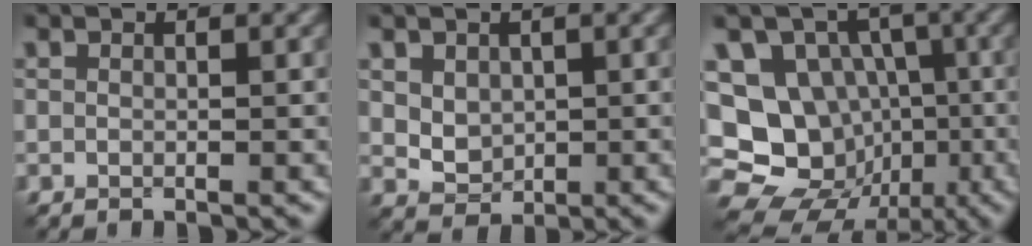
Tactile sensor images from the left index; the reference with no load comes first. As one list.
[{"total": 2.4, "force": [0.5, 1.9, 1.4], "torque": [-0.033, -0.004, 0.016]}, {"total": 15.6, "force": [-3.2, 14.2, 5.7], "torque": [-0.138, 0.010, -0.054]}]